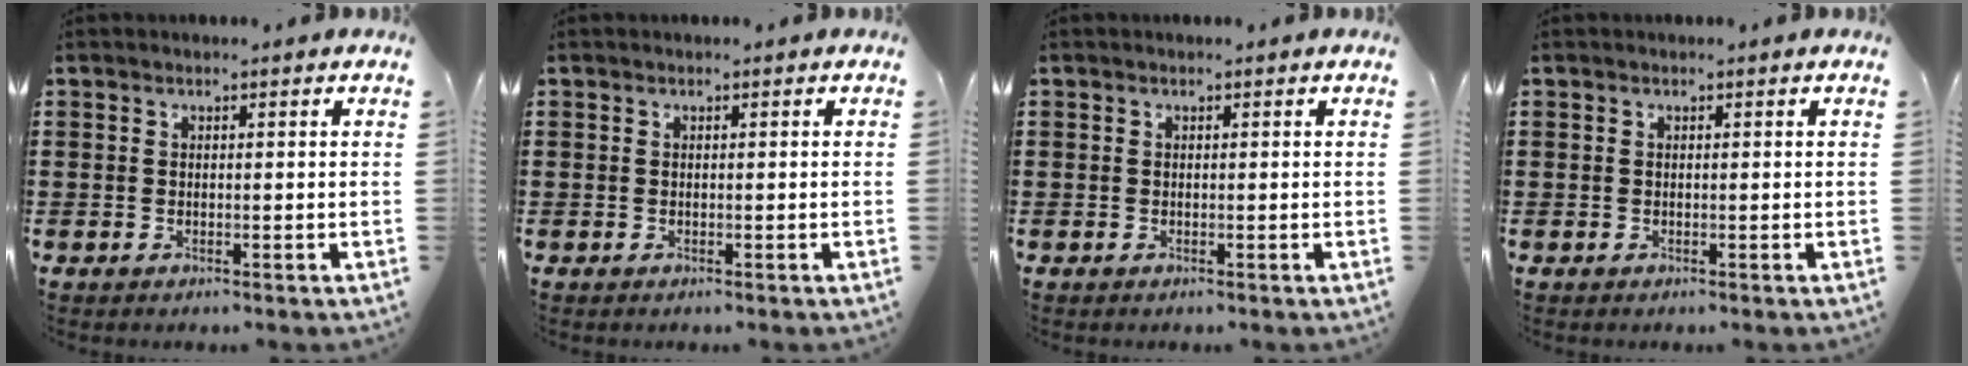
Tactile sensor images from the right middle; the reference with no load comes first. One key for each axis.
{"total": 0.0}
{"total": 0.0}
{"total": 0.0}